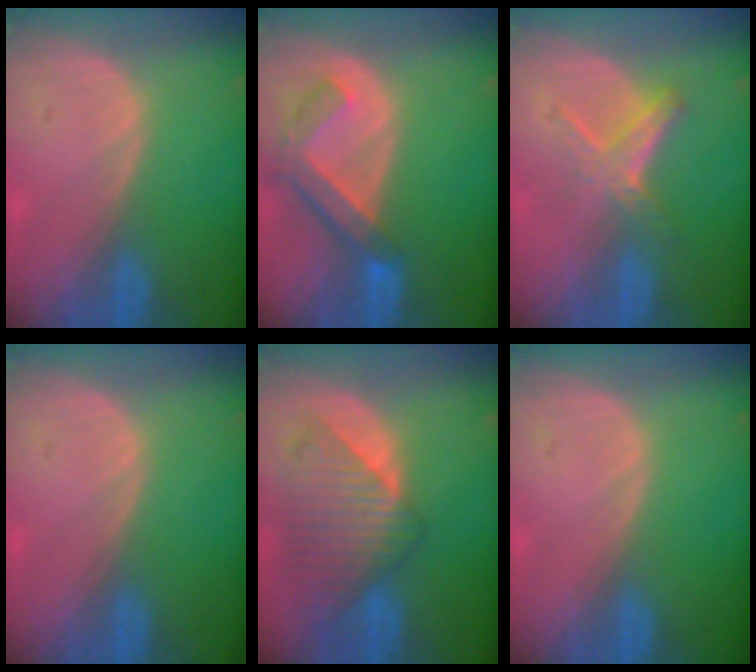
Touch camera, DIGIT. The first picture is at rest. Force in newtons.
{"total": 7.1, "press": 6.2, "slide": 3.5}
{"total": 5.0, "press": 4.7, "slide": 1.5}
{"total": 0.0}
{"total": 8.9, "press": 8.1, "slide": 3.8}
{"total": 0.0}